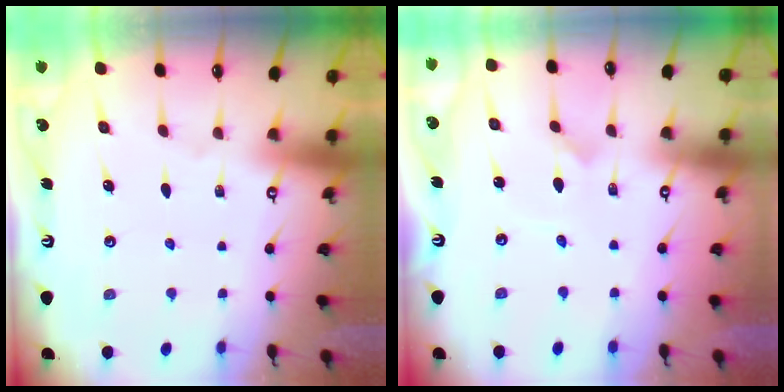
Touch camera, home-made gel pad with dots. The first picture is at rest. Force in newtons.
{"total": 0.8, "press": 0.8, "slide": 0.0}